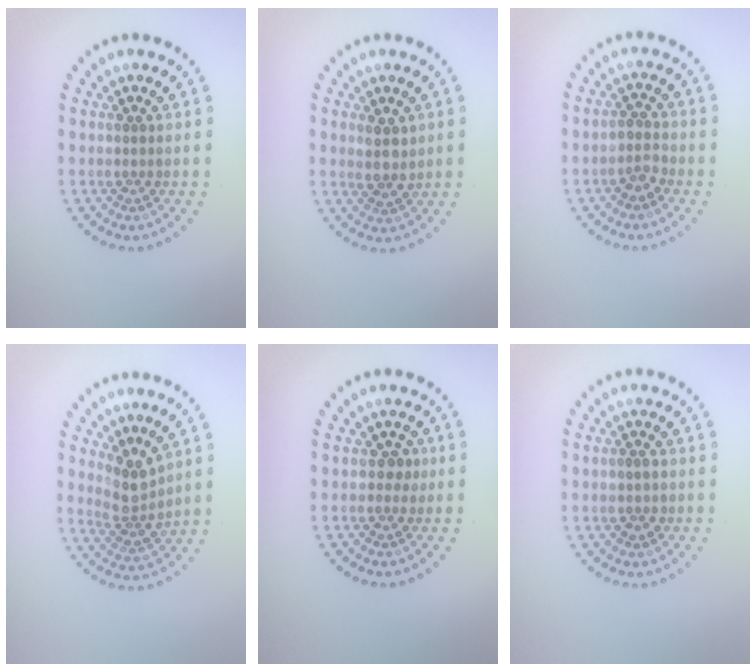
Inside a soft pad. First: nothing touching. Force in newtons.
{"total": 2.1, "press": 1.9, "slide": 1.0}
{"total": 1.5, "press": 1.3, "slide": 0.7}
{"total": 3.0, "press": 2.3, "slide": 1.8}
{"total": 1.0, "press": 0.9, "slide": 0.5}
{"total": 1.2, "press": 1.2, "slide": 0.2}